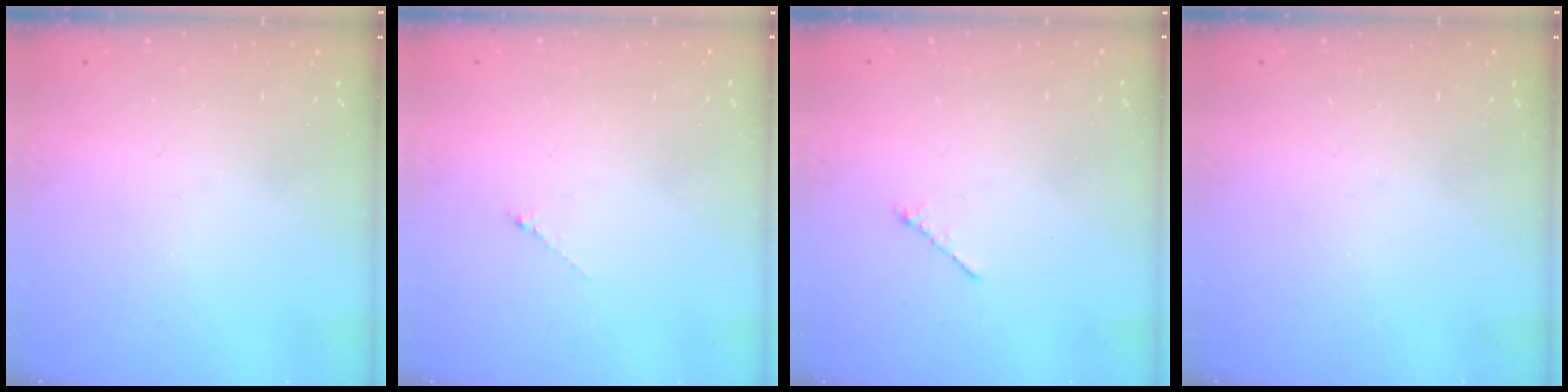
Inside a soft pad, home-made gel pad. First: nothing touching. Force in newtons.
{"total": 0.6, "press": 0.5, "slide": 0.3}
{"total": 0.8, "press": 0.7, "slide": 0.4}
{"total": 0.0}